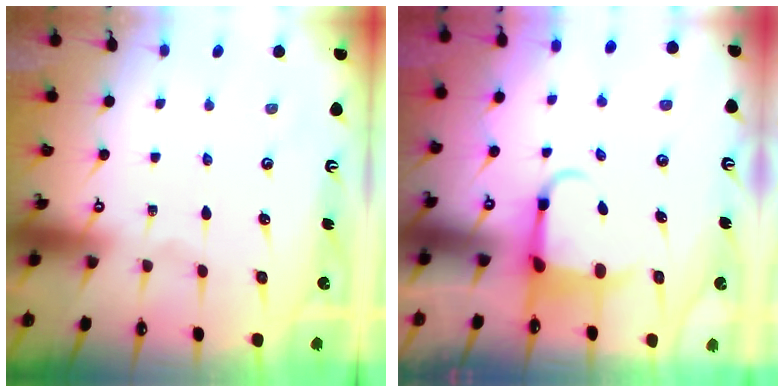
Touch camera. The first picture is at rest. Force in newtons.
{"total": 4.0, "press": 3.8, "slide": 1.1}